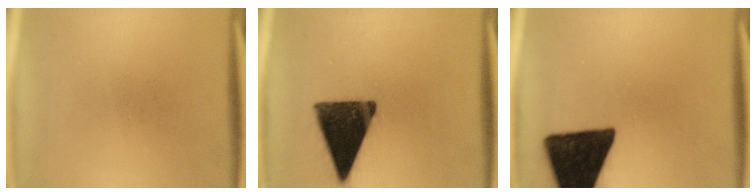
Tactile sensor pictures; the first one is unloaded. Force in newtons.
{"total": 14.8}
{"total": 18.7}